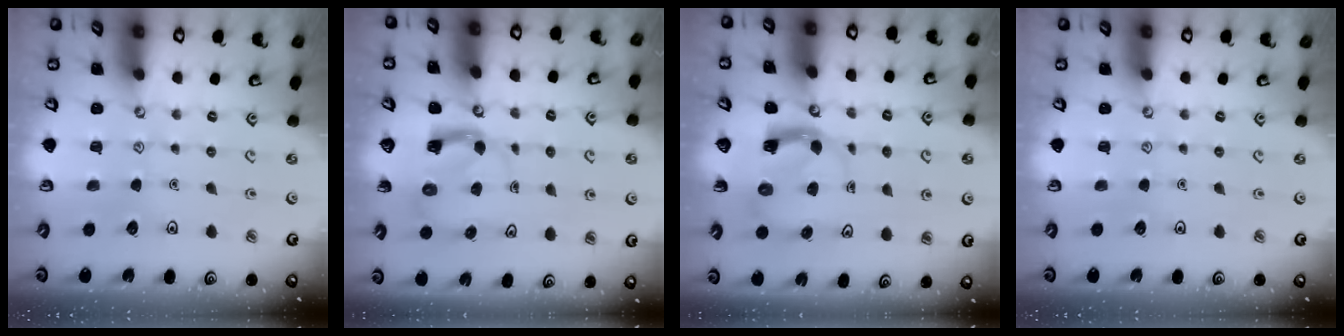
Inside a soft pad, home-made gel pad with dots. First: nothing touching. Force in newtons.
{"total": 3.9, "press": 3.9, "slide": 0.7}
{"total": 4.8, "press": 4.7, "slide": 1.0}
{"total": 0.0}